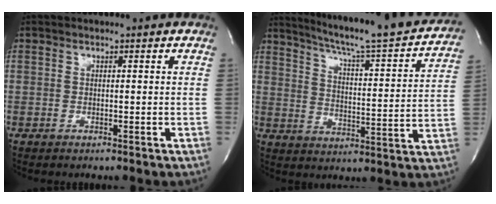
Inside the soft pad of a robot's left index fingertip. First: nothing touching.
{"total": 23.3, "force": [21.0, 0.7, 10.2], "torque": [-0.156, -0.050, 0.273]}